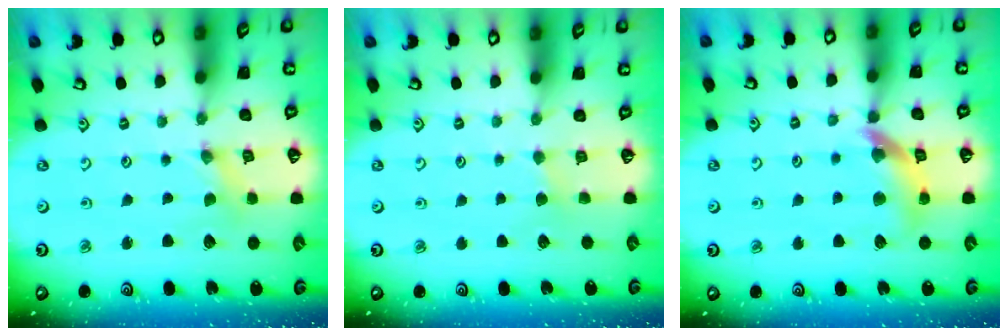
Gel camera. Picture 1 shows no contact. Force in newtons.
{"total": 2.1, "press": 2.1, "slide": 0.3}
{"total": 12.6, "press": 12.5, "slide": 1.5}